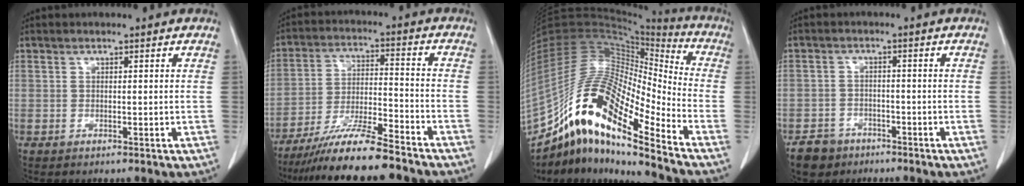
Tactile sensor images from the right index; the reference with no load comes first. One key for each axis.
{"total": 12.8, "fx": -10.9, "fy": 0.2, "fz": 6.6, "tx": -0.113, "ty": -0.014, "tz": -0.188}
{"total": 20.0, "fx": -13.0, "fy": 3.5, "fz": 14.9, "tx": -0.310, "ty": 0.022, "tz": -0.238}
{"total": 4.6, "fx": -3.2, "fy": 3.3, "fz": 0.5, "tx": -0.010, "ty": 0.008, "tz": -0.054}